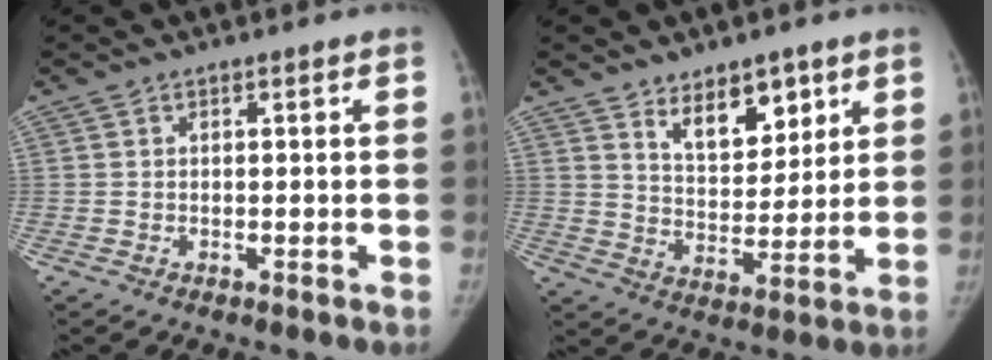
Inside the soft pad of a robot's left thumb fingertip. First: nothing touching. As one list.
[{"total": 10.0, "force": [6.0, 5.4, 5.9], "torque": [-0.052, -0.045, 0.105]}]